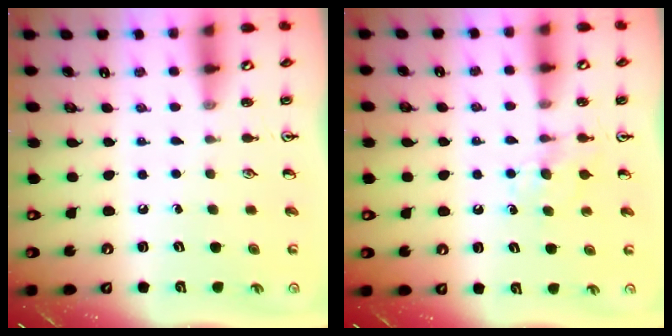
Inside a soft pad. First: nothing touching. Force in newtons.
{"total": 5.1, "press": 5.1, "slide": 0.6}